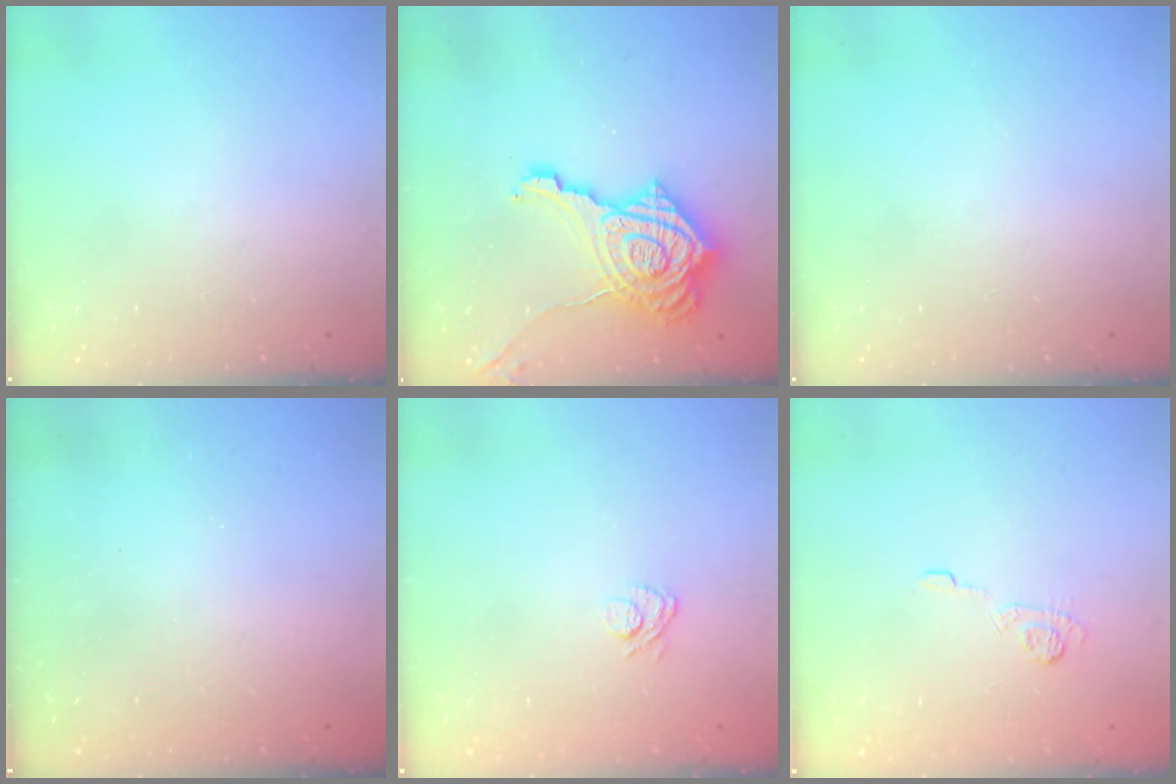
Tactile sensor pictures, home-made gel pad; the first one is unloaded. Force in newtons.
{"total": 23.1, "press": 23.0, "slide": 2.2}
{"total": 0.0}
{"total": 2.4, "press": 2.3, "slide": 0.8}
{"total": 6.1, "press": 5.9, "slide": 1.3}
{"total": 4.5, "press": 4.2, "slide": 1.6}